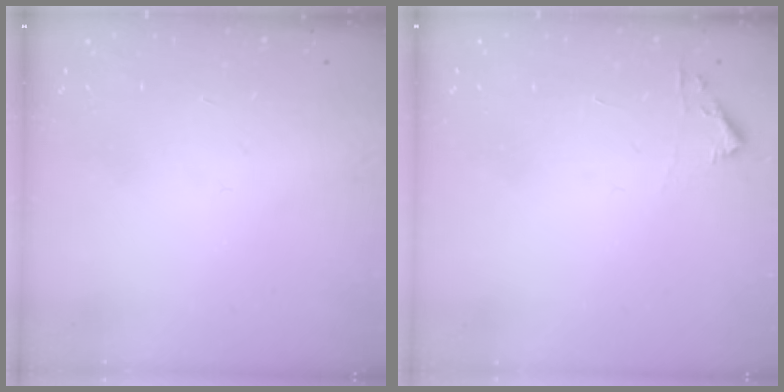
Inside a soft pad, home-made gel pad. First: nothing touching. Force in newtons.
{"total": 3.3, "press": 3.3, "slide": 0.4}